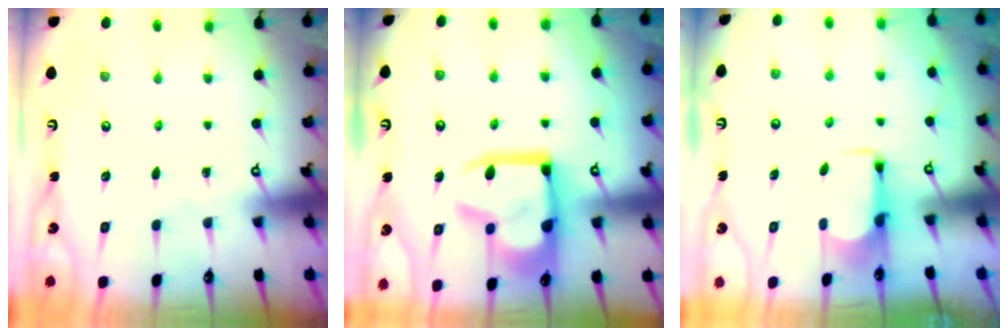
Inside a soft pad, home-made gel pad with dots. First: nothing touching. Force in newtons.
{"total": 18.7, "press": 18.6, "slide": 2.1}
{"total": 2.8, "press": 2.7, "slide": 0.7}